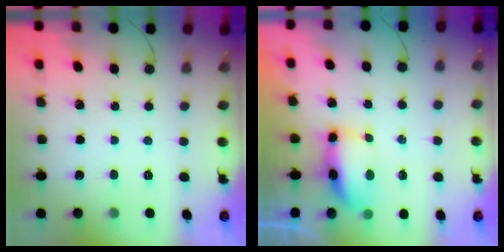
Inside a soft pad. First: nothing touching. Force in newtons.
{"total": 13.8, "press": 8.9, "slide": 10.6}